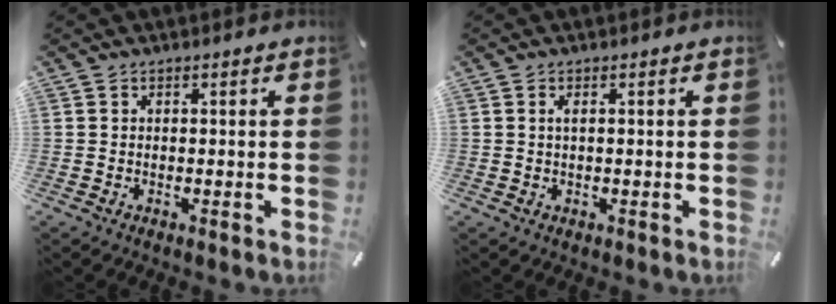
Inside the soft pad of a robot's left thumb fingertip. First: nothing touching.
{"total": 1.3, "force": [0.3, 0.6, 1.2], "torque": [-0.024, 0.003, 0.004]}